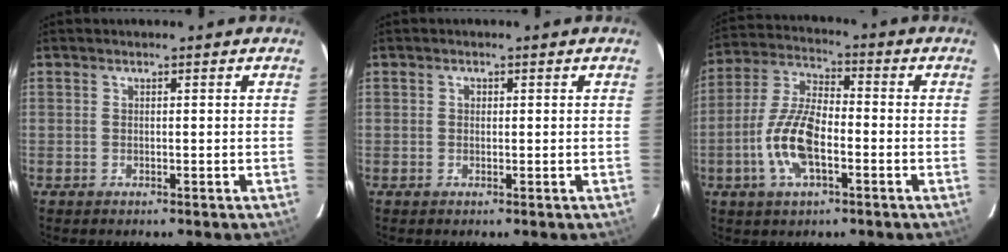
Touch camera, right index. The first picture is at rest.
{"total": 0.7, "force": [0.1, 0.7, 0.2], "torque": [-0.001, 0.003, 0.001]}
{"total": 11.8, "force": [-3.8, 4.9, 10.0], "torque": [-0.215, 0.004, -0.075]}